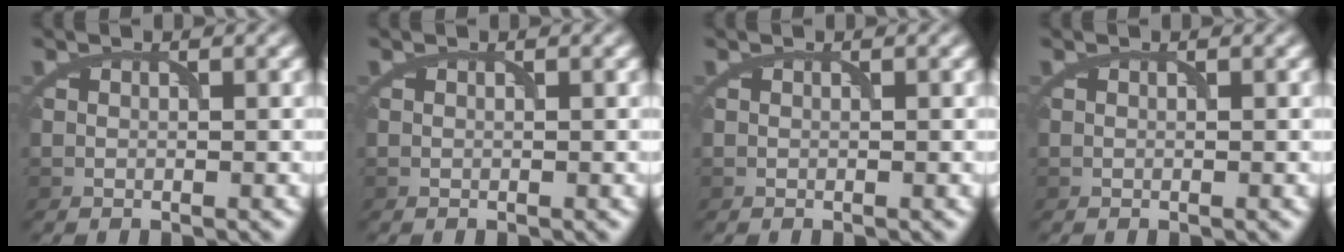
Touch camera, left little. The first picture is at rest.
{"total": 0.0}
{"total": 0.0}
{"total": 0.0}